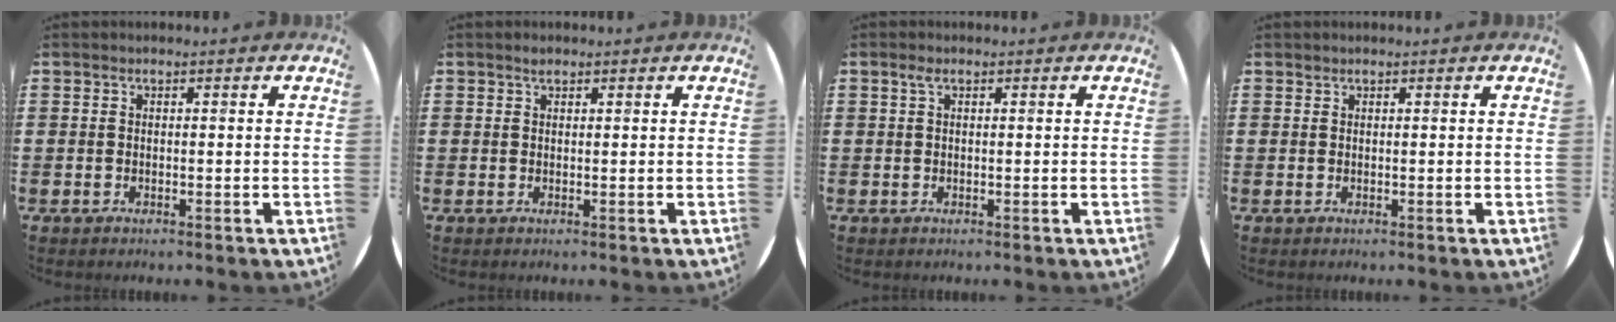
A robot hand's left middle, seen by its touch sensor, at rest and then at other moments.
{"total": 0.7, "force": [0.6, 0.3, 0.2], "torque": [0.002, -0.001, 0.010]}
{"total": 1.0, "force": [0.5, 0.4, 0.8], "torque": [-0.016, 0.005, 0.007]}
{"total": 0.0}